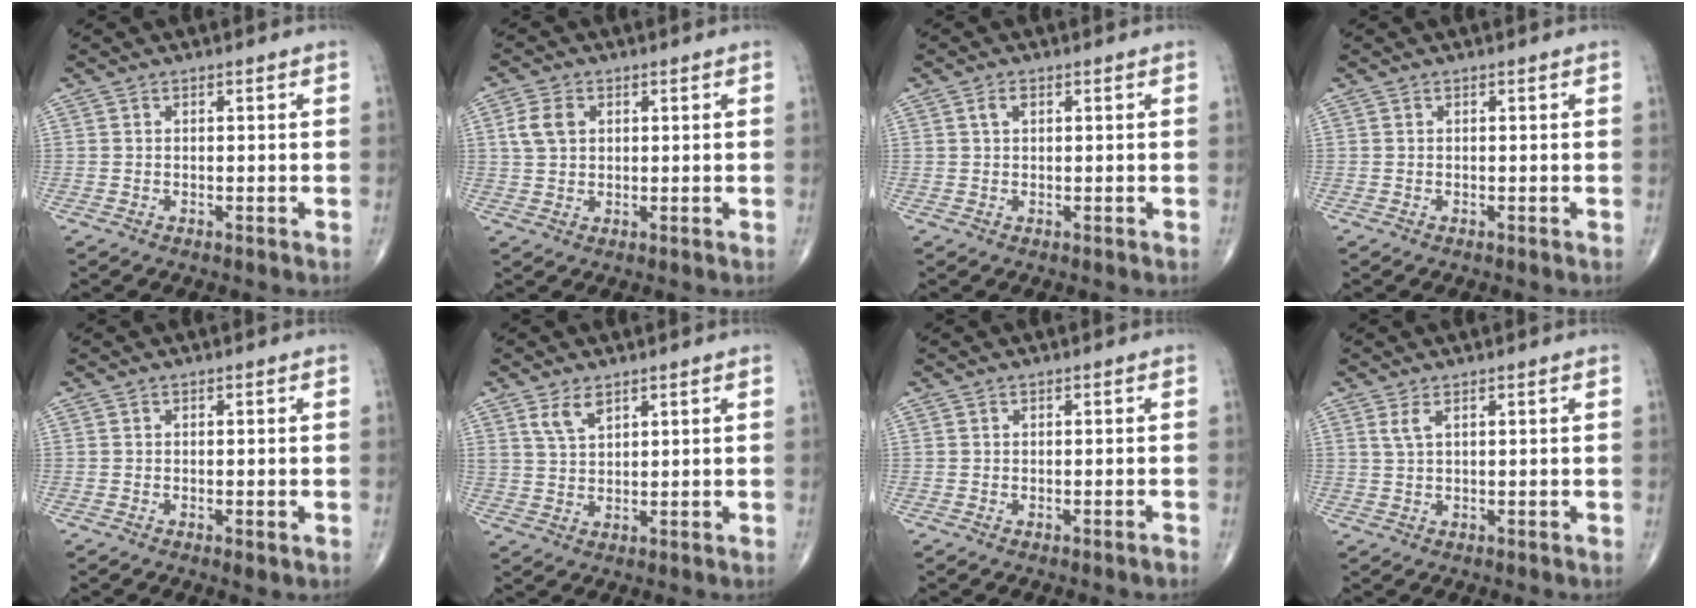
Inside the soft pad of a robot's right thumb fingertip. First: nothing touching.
{"total": 4.8, "force": [1.3, 3.5, 3.1], "torque": [-0.059, 0.004, 0.025]}
{"total": 1.6, "force": [0.6, 0.9, 1.1], "torque": [-0.023, 0.005, 0.013]}
{"total": 0.0}
{"total": 1.3, "force": [-0.5, 0.4, 1.2], "torque": [-0.014, -0.003, -0.005]}
{"total": 3.9, "force": [2.5, 1.8, 2.3], "torque": [-0.040, -0.013, 0.054]}
{"total": 0.5, "force": [-0.4, 0.0, 0.3], "torque": [-0.007, 0.002, -0.006]}
{"total": 1.8, "force": [0.9, 0.5, 1.5], "torque": [-0.038, 0.003, 0.025]}